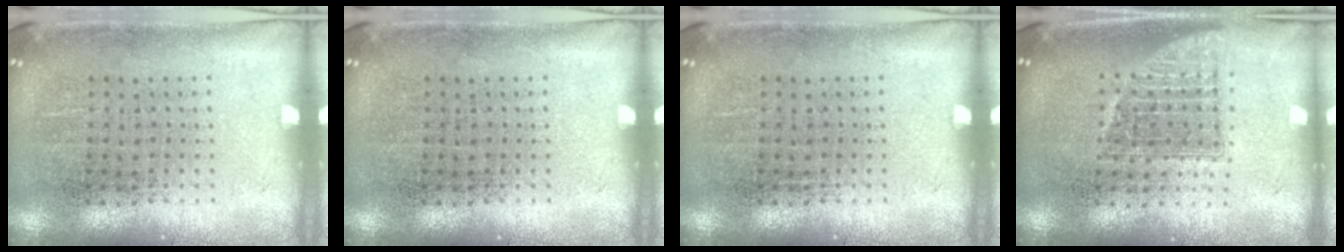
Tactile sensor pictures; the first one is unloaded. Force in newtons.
{"total": 0.0}
{"total": 0.0}
{"total": 1.4, "press": 1.1, "slide": 0.8}